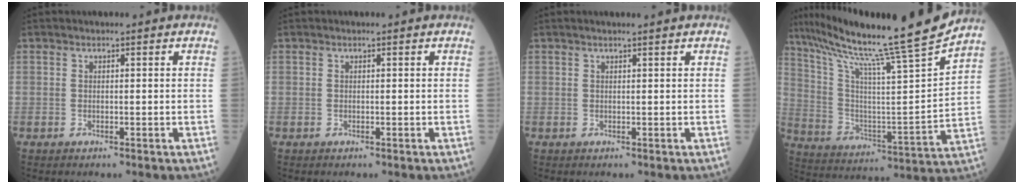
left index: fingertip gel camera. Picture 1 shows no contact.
{"total": 0.0}
{"total": 2.3, "force": [1.9, -0.3, 1.2], "torque": [-0.016, 0.012, 0.027]}
{"total": 22.7, "force": [19.2, -2.9, 11.9], "torque": [-0.209, -0.054, 0.299]}